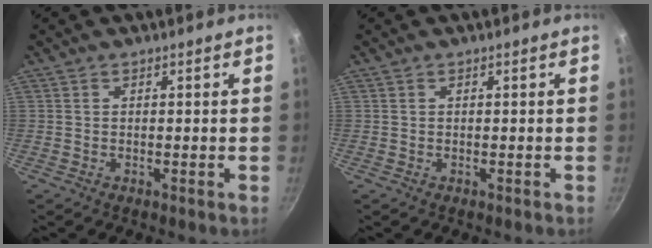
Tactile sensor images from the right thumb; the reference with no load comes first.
{"total": 0.0}